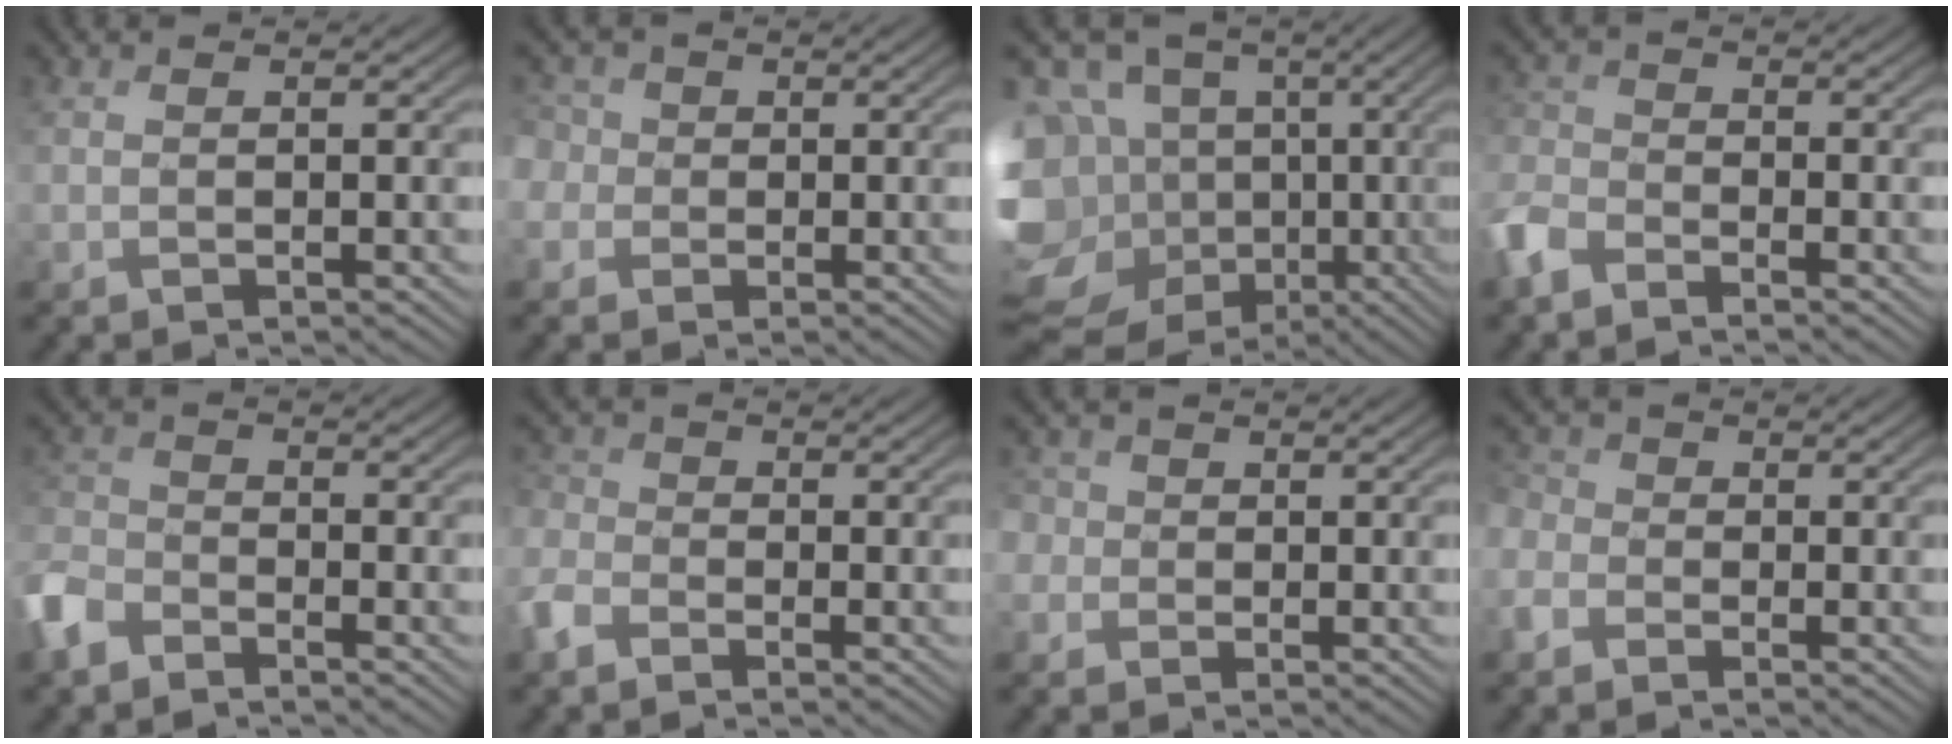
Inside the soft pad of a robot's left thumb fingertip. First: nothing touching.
{"total": 5.3, "force": [0.7, 4.8, 2.1], "torque": [-0.080, 0.014, -0.012]}
{"total": 18.7, "force": [-4.6, 14.6, 10.7], "torque": [-0.277, 0.020, -0.060]}
{"total": 5.0, "force": [-3.6, 2.6, 2.3], "torque": [-0.060, -0.002, -0.093]}
{"total": 5.6, "force": [-4.0, 3.0, 2.4], "torque": [-0.064, -0.003, -0.099]}
{"total": 4.4, "force": [-2.6, 3.0, 1.9], "torque": [-0.060, 0.000, -0.071]}
{"total": 4.0, "force": [0.7, 3.7, 1.3], "torque": [-0.046, 0.011, -0.015]}
{"total": 3.7, "force": [-1.8, 2.9, 1.3], "torque": [-0.048, 0.002, -0.054]}